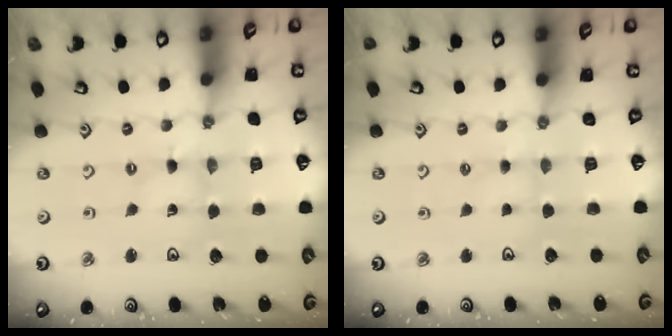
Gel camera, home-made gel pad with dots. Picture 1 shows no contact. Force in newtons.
{"total": 0.8, "press": 0.8, "slide": 0.3}